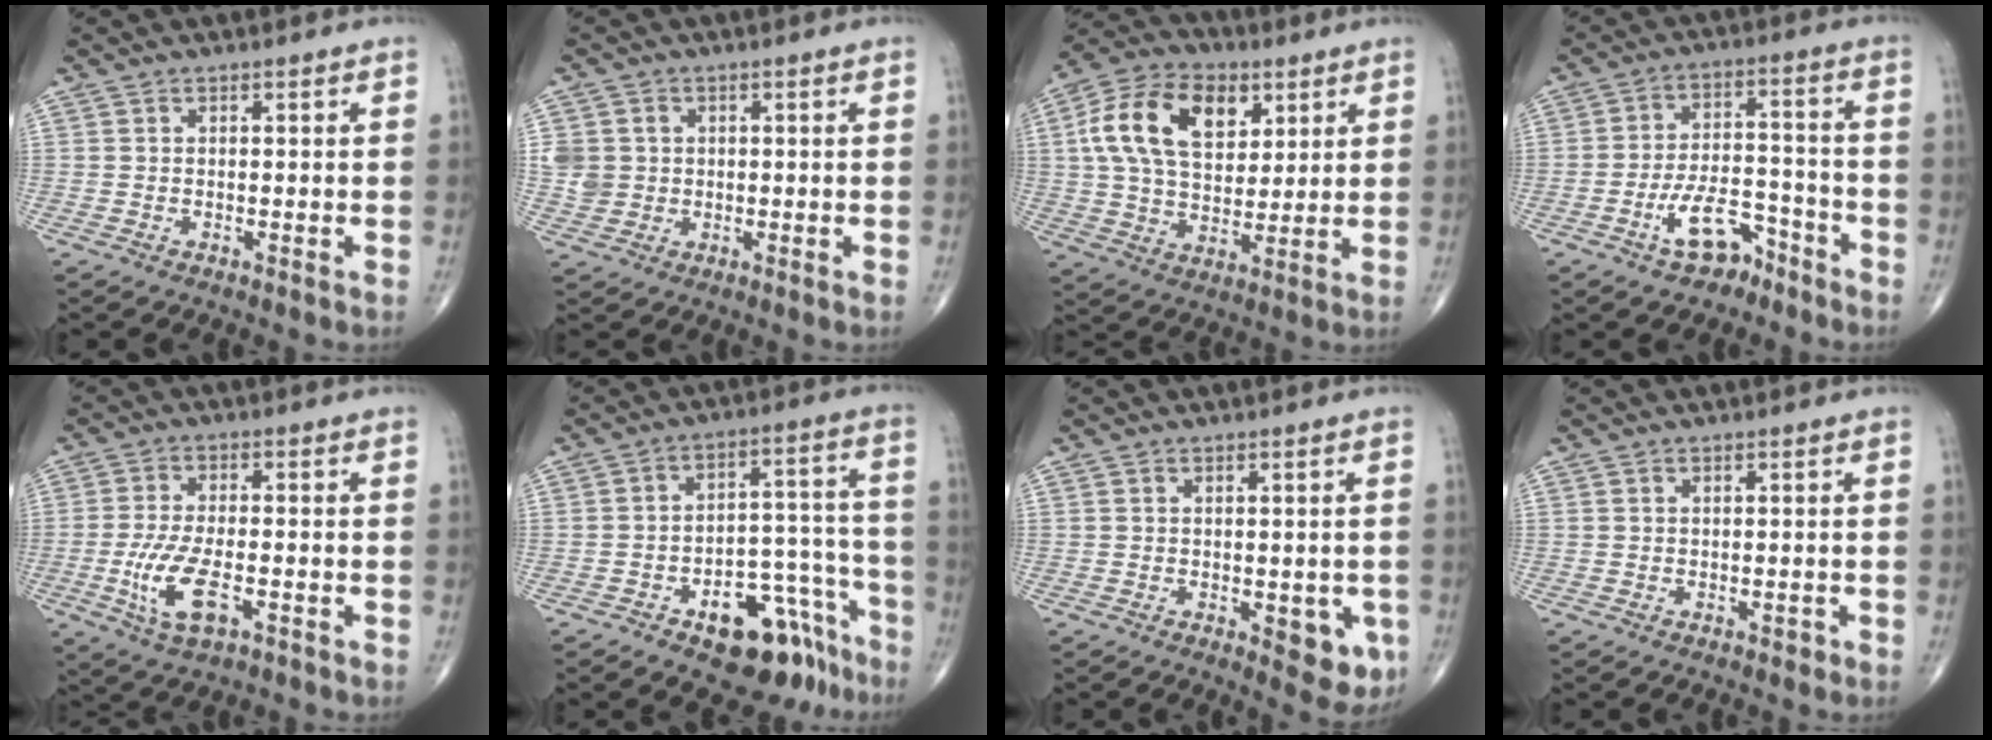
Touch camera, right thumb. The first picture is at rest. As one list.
[{"total": 4.9, "force": [0.5, 4.5, 1.9], "torque": [-0.020, 0.003, 0.017]}, {"total": 17.5, "force": [5.8, 11.0, 12.3], "torque": [-0.207, -0.002, 0.101]}, {"total": 8.9, "force": [-5.5, 4.5, 5.3], "torque": [-0.079, 0.048, -0.093]}, {"total": 9.3, "force": [-3.0, 3.9, 7.9], "torque": [-0.166, 0.003, -0.052]}, {"total": 15.3, "force": [-9.2, 7.7, 9.4], "torque": [-0.079, 0.091, -0.125]}, {"total": 6.8, "force": [-1.9, 3.2, 5.7], "torque": [-0.045, -0.008, -0.016]}, {"total": 0.8, "force": [-0.2, 0.5, 0.5], "torque": [-0.004, 0.000, -0.004]}]